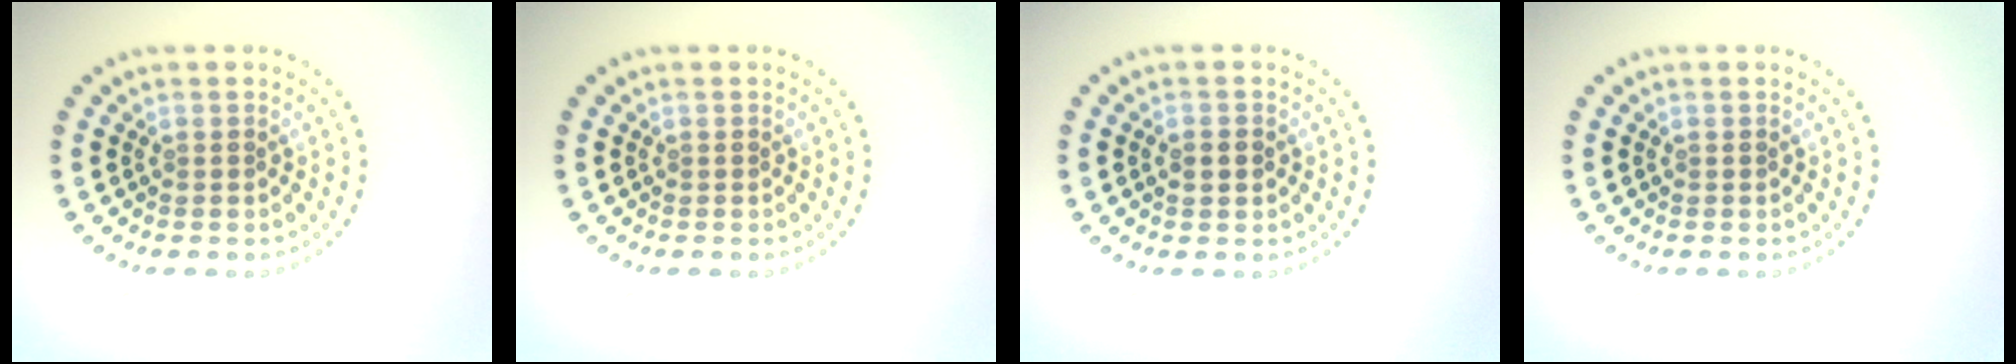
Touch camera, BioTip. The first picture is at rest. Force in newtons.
{"total": 0.0}
{"total": 1.9, "press": 1.9, "slide": 0.1}
{"total": 0.0}